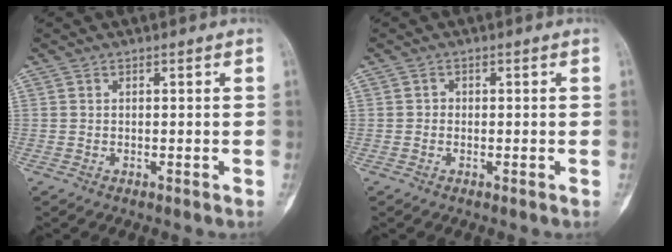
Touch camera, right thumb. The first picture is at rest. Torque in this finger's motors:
{"motor_torque": [0.19, 0.10, 0.11, -0.13, -0.02]}